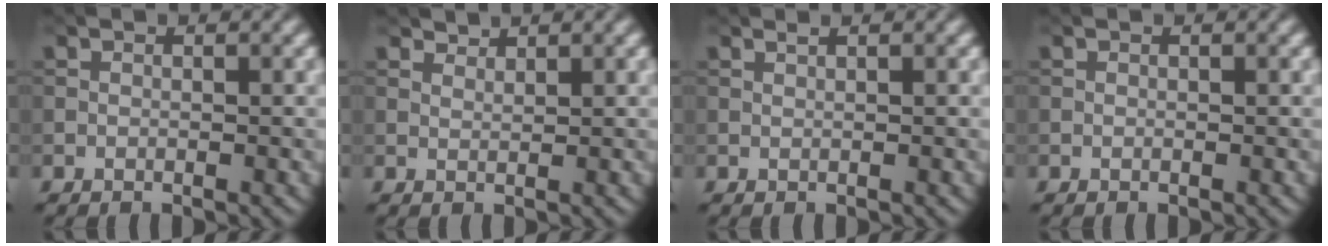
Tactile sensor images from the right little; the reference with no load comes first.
{"total": 1.7, "force": [1.6, 0.3, 0.3], "torque": [-0.009, -0.001, 0.029]}
{"total": 0.5, "force": [0.5, 0.1, 0.2], "torque": [-0.005, 0.000, 0.008]}
{"total": 0.0}